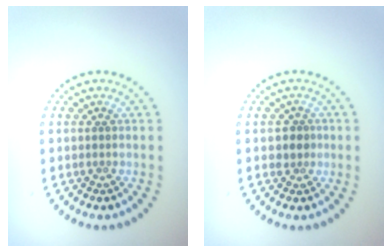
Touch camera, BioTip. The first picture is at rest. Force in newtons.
{"total": 1.6, "press": 1.4, "slide": 0.6}